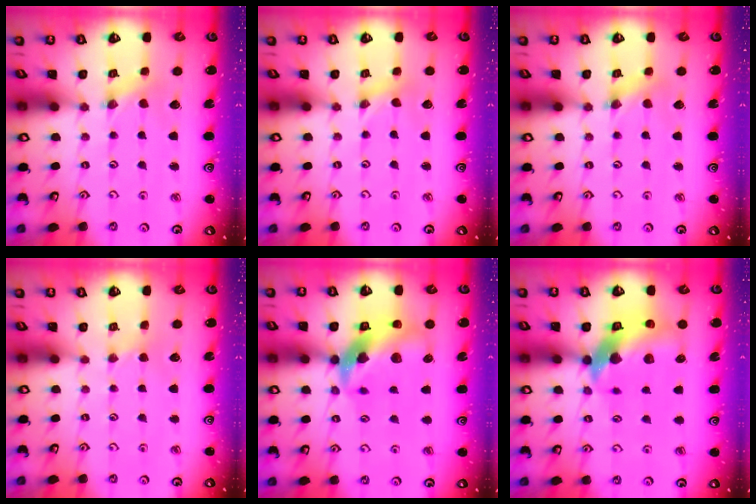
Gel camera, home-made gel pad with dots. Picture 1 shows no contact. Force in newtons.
{"total": 0.0}
{"total": 1.8, "press": 1.8, "slide": 0.3}
{"total": 2.0, "press": 1.9, "slide": 0.3}
{"total": 14.0, "press": 13.9, "slide": 1.9}
{"total": 13.7, "press": 13.6, "slide": 2.1}